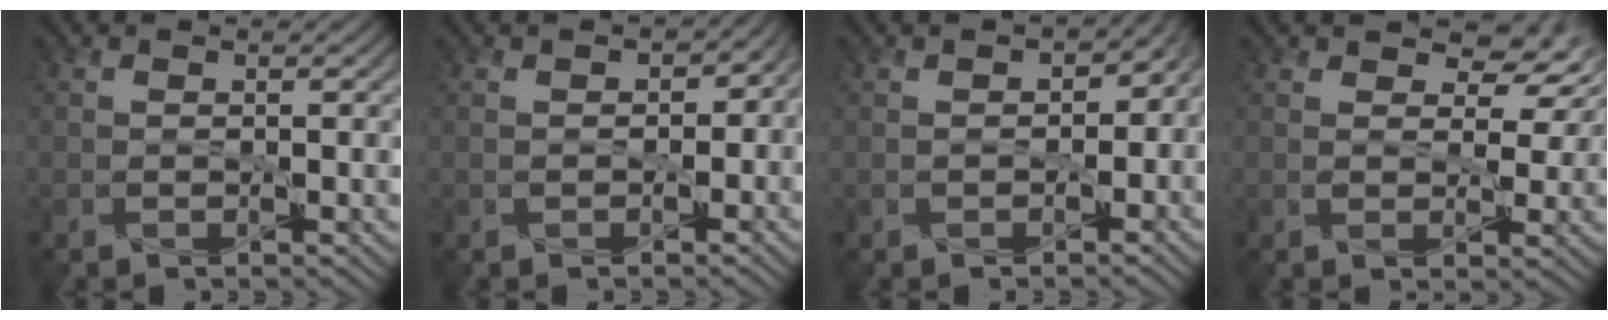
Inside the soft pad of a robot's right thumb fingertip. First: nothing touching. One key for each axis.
{"total": 1.9, "fx": -0.4, "fy": 1.7, "fz": 0.9, "tx": -0.013, "ty": -0.003, "tz": -0.004}
{"total": 3.1, "fx": -0.6, "fy": 2.5, "fz": 1.8, "tx": -0.021, "ty": -0.005, "tz": -0.008}
{"total": 5.6, "fx": 2.5, "fy": 3.3, "fz": 3.8, "tx": -0.063, "ty": 0.000, "tz": 0.038}